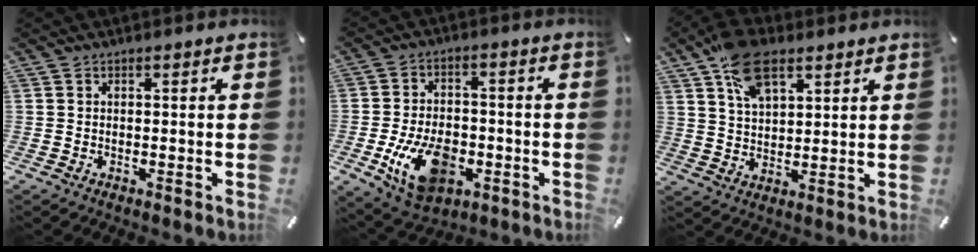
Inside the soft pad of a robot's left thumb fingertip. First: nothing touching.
{"total": 14.2, "force": [-4.2, 9.3, 9.9], "torque": [-0.180, 0.002, -0.073]}
{"total": 11.6, "force": [6.7, 6.0, 7.3], "torque": [-0.133, -0.015, 0.123]}